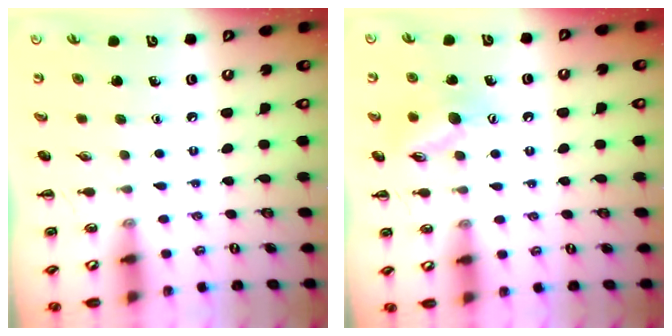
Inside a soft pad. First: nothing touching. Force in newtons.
{"total": 10.7, "press": 10.6, "slide": 1.5}